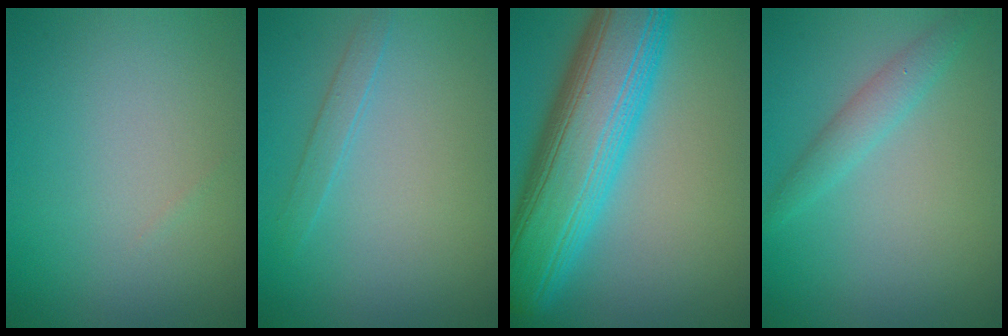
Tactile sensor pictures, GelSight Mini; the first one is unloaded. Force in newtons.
{"total": 1.3, "press": 1.3, "slide": 0.1}
{"total": 12.1, "press": 12.1, "slide": 0.3}
{"total": 2.1, "press": 2.1, "slide": 0.1}